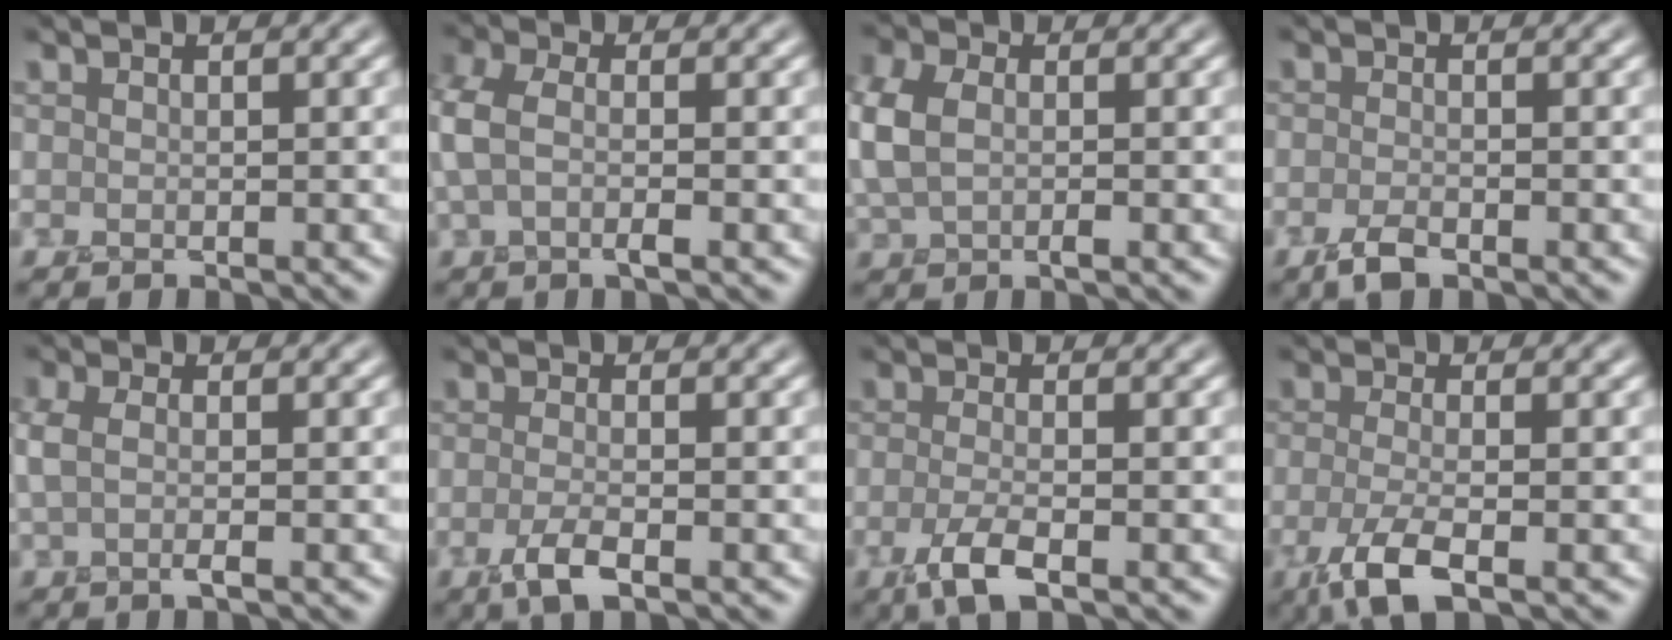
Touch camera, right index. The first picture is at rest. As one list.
[{"total": 2.9, "force": [0.2, 1.3, 2.6], "torque": [-0.066, 0.014, -0.006]}, {"total": 3.3, "force": [0.3, 2.3, 2.3], "torque": [-0.067, 0.011, 0.001]}, {"total": 1.5, "force": [-1.2, 0.4, 0.9], "torque": [-0.019, 0.001, -0.027]}, {"total": 1.5, "force": [0.2, 0.5, 1.4], "torque": [-0.032, 0.010, 0.002]}, {"total": 2.3, "force": [-1.1, 0.7, 1.9], "torque": [-0.040, 0.002, -0.023]}, {"total": 3.0, "force": [-1.4, 1.0, 2.5], "torque": [-0.053, -0.001, -0.031]}, {"total": 4.0, "force": [-1.9, 1.2, 3.3], "torque": [-0.072, -0.005, -0.041]}]